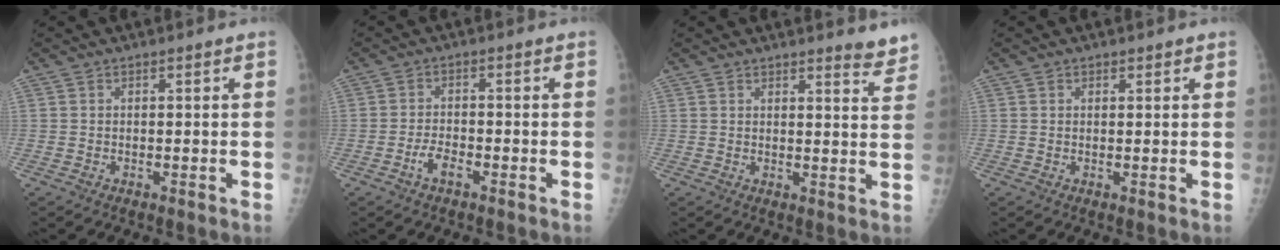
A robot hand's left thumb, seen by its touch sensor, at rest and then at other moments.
{"total": 3.2, "force": [-1.8, 1.5, 2.2], "torque": [-0.043, 0.013, -0.035]}
{"total": 4.3, "force": [4.0, 0.8, 1.4], "torque": [-0.003, -0.035, 0.037]}
{"total": 1.1, "force": [0.7, 0.8, 0.1], "torque": [0.012, -0.003, 0.006]}